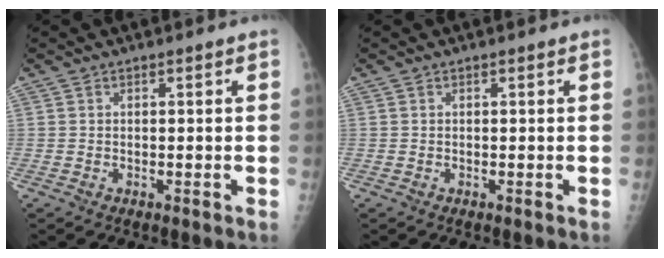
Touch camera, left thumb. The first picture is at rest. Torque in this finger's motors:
{"motor_torque": [-0.02, 0.02, -0.04, 0.01, 0.00]}